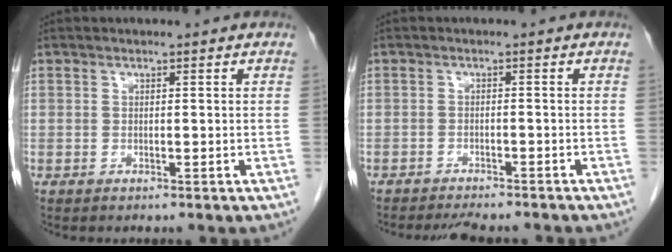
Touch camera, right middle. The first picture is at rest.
{"total": 7.1, "force": [-6.5, 1.2, 2.6], "torque": [-0.035, -0.012, -0.091]}